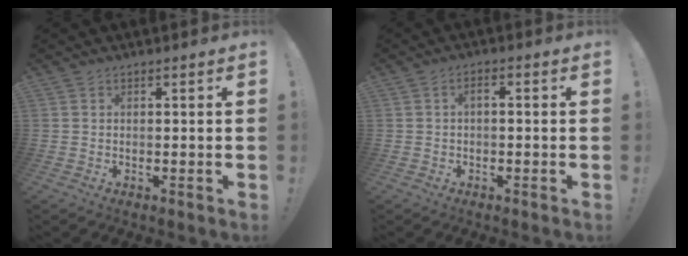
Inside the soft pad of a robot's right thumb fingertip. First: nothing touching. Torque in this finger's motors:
{"motor_torque": [-0.10, -0.22, -0.21, -0.09, 0.01]}